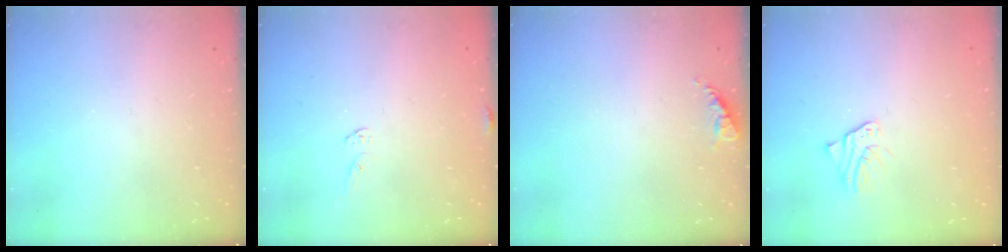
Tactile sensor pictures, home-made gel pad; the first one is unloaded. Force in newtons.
{"total": 5.0, "press": 5.0, "slide": 0.3}
{"total": 6.0, "press": 5.9, "slide": 0.6}
{"total": 2.5, "press": 2.5, "slide": 0.2}